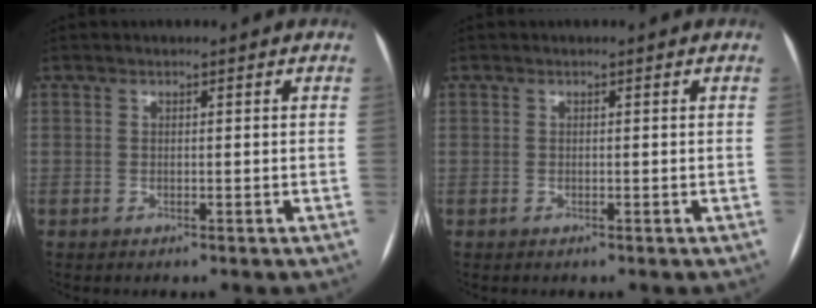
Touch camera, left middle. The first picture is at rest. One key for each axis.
{"total": 0.0}